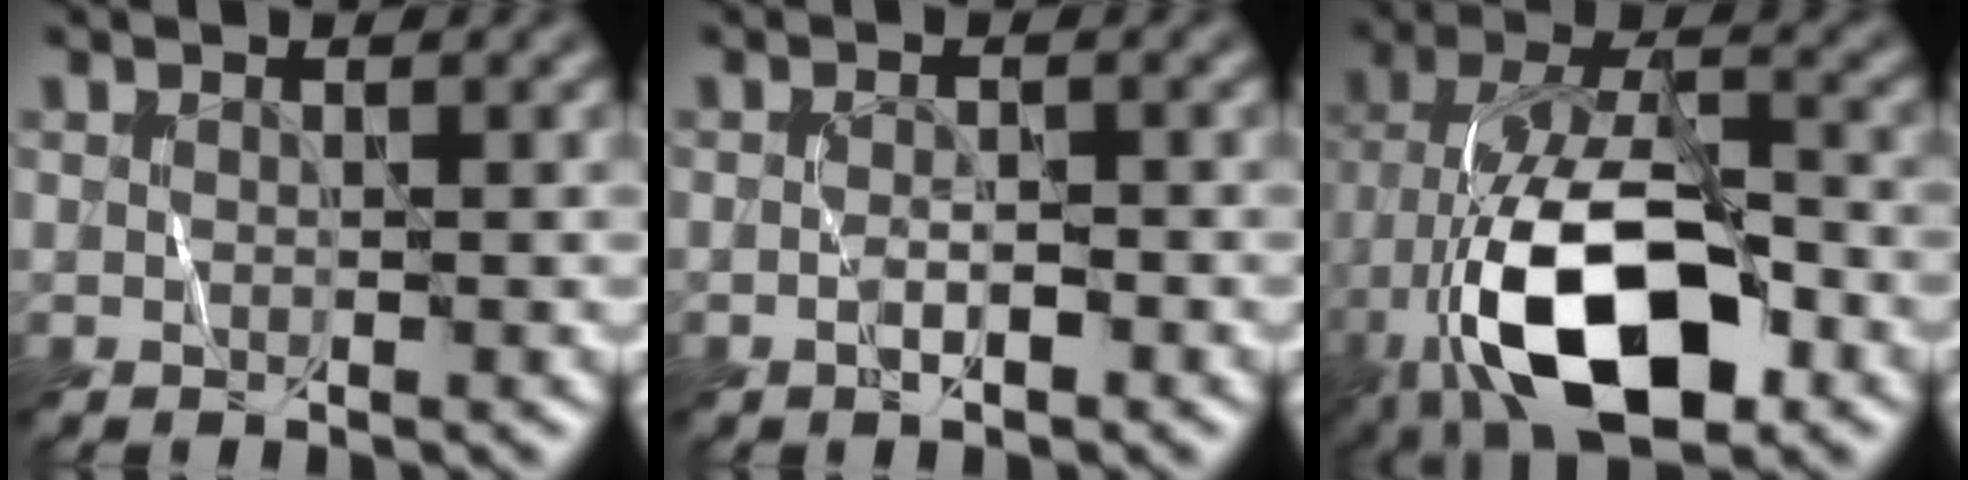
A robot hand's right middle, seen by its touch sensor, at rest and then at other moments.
{"total": 1.1, "force": [-0.5, 0.4, 0.9], "torque": [-0.017, 0.007, -0.010]}
{"total": 12.6, "force": [-5.5, 5.5, 9.9], "torque": [-0.186, 0.012, -0.100]}